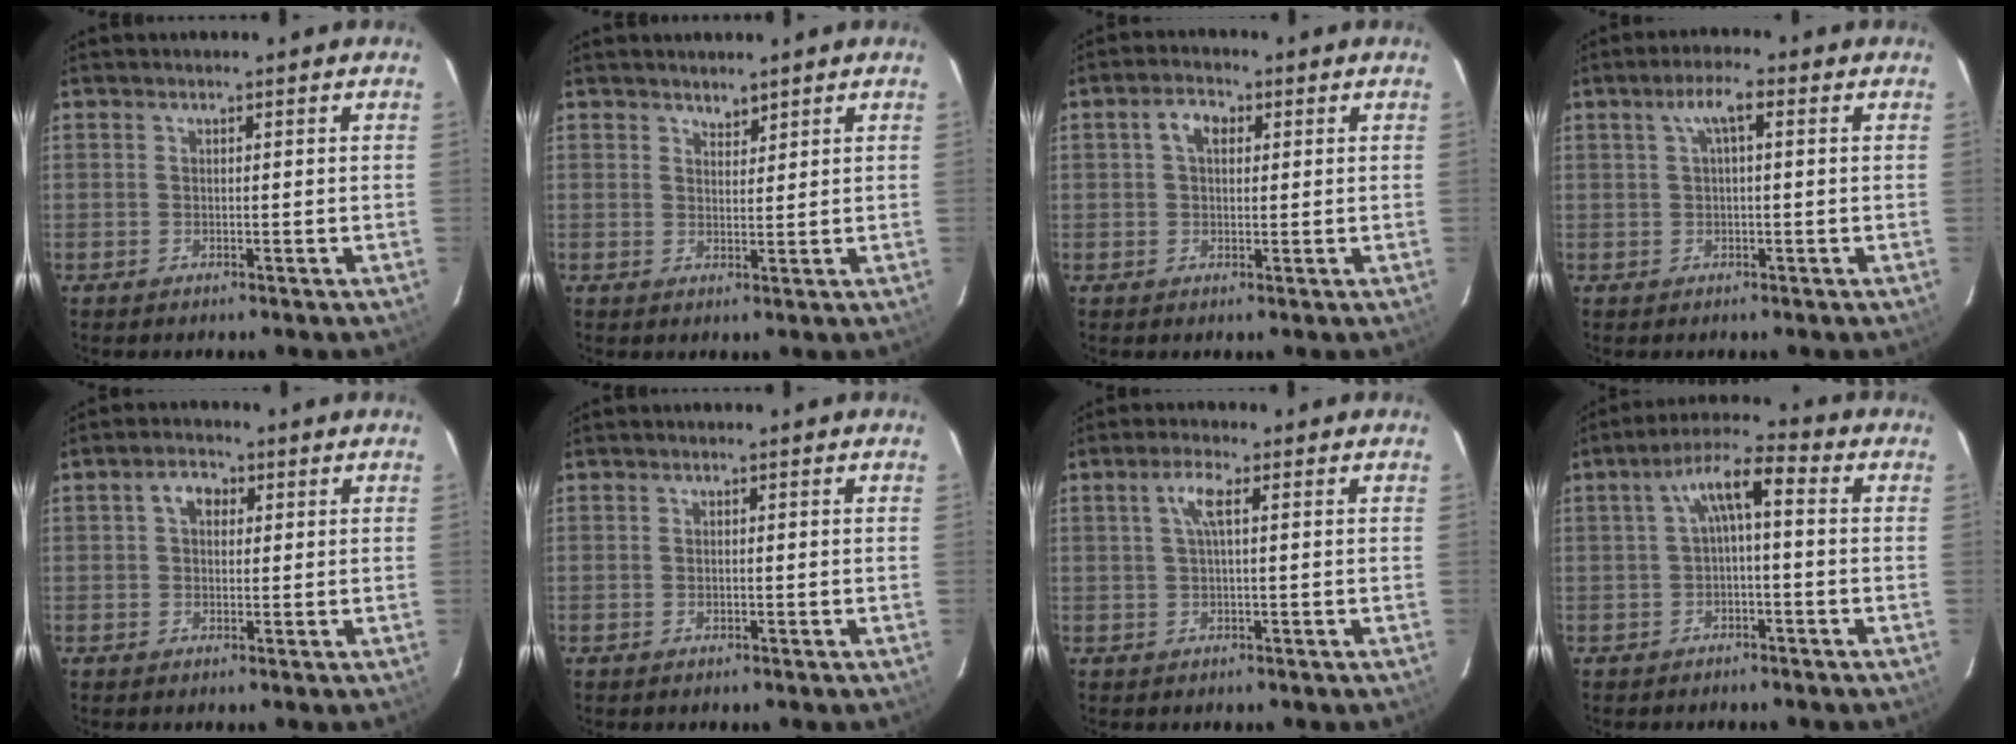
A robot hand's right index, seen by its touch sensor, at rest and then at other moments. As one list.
[{"total": 1.8, "force": [1.5, 0.8, 0.4], "torque": [-0.003, -0.001, 0.026]}, {"total": 3.7, "force": [1.0, 2.5, 2.6], "torque": [-0.046, 0.014, 0.018]}, {"total": 3.8, "force": [1.0, 0.8, 3.6], "torque": [-0.070, 0.011, 0.017]}, {"total": 3.5, "force": [0.9, 2.6, 2.1], "torque": [-0.036, 0.015, 0.015]}, {"total": 0.6, "force": [-0.2, 0.4, 0.4], "torque": [-0.007, -0.001, -0.002]}, {"total": 3.4, "force": [0.8, 0.5, 3.2], "torque": [-0.067, 0.006, 0.015]}, {"total": 6.3, "force": [-0.1, 1.7, 6.0], "torque": [-0.121, 0.023, -0.001]}]